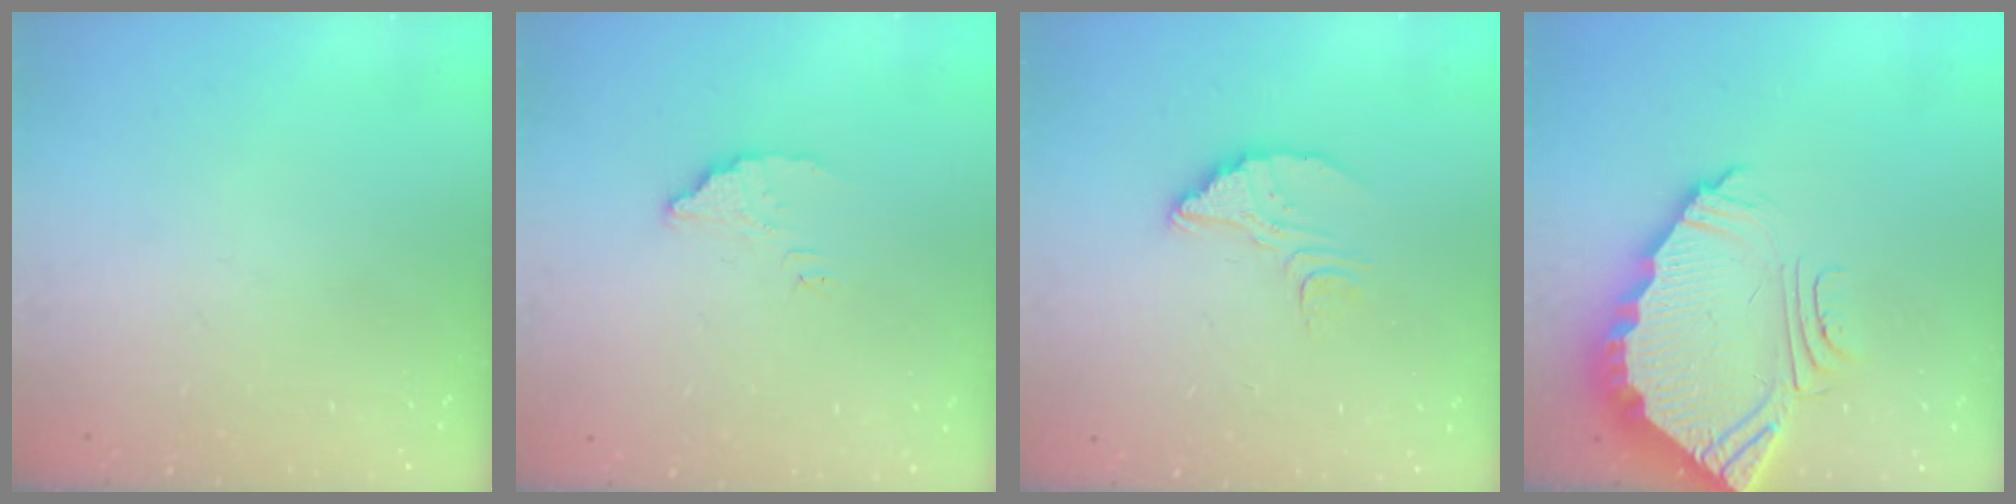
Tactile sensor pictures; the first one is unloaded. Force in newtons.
{"total": 3.5, "press": 3.4, "slide": 0.4}
{"total": 7.2, "press": 7.2, "slide": 0.6}
{"total": 5.8, "press": 5.8, "slide": 0.4}